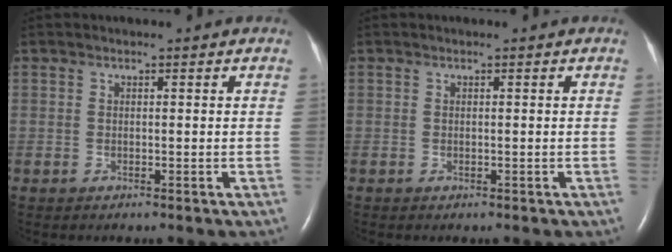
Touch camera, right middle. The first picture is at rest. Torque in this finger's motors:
{"motor_torque": [0.00, 0.00, 0.00, 0.01]}